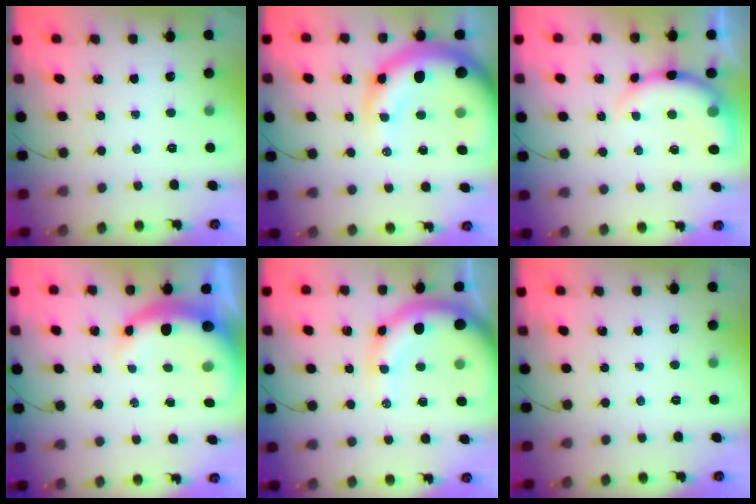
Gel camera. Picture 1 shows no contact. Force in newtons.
{"total": 16.3, "press": 15.6, "slide": 4.7}
{"total": 9.5, "press": 9.3, "slide": 1.7}
{"total": 6.7, "press": 6.6, "slide": 1.2}
{"total": 14.6, "press": 14.3, "slide": 2.8}
{"total": 0.0}